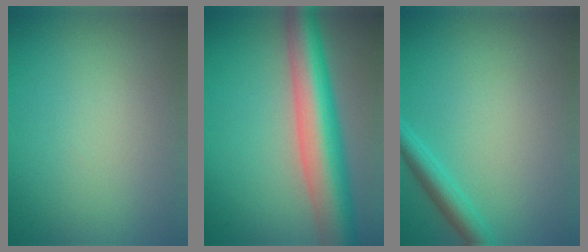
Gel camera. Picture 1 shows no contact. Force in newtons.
{"total": 9.3, "press": 9.3, "slide": 0.4}
{"total": 2.5, "press": 2.4, "slide": 0.1}